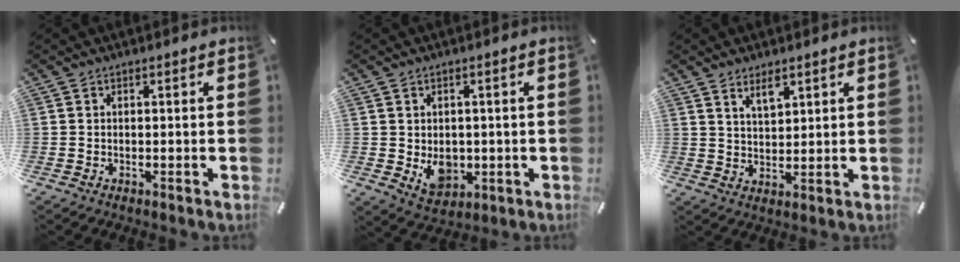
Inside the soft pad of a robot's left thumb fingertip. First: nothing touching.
{"total": 6.2, "force": [-0.5, 5.1, 3.5], "torque": [-0.045, -0.007, -0.008]}
{"total": 4.2, "force": [3.2, 1.8, 2.0], "torque": [-0.028, -0.017, 0.057]}